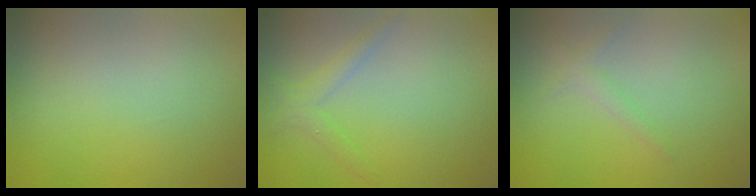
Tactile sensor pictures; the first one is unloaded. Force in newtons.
{"total": 1.8, "press": 1.8, "slide": 0.1}
{"total": 1.1, "press": 1.1, "slide": 0.1}